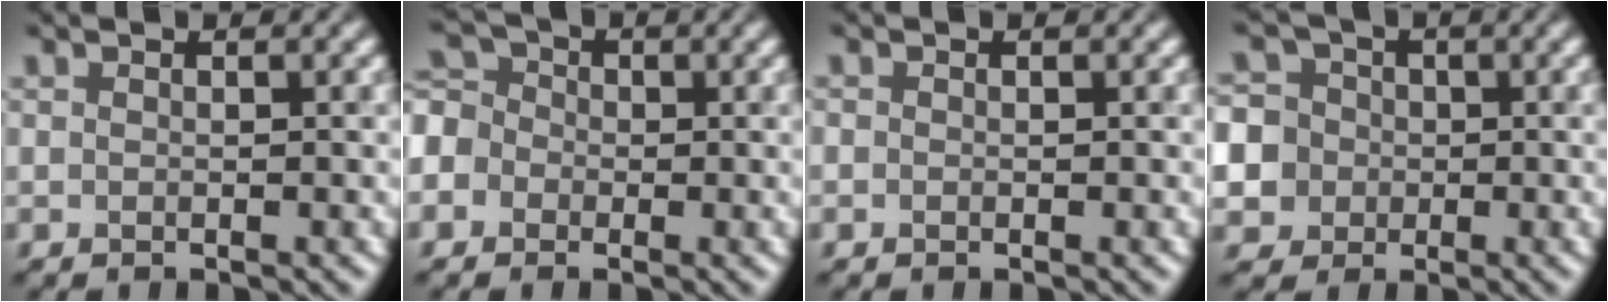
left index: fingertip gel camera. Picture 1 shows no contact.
{"total": 4.7, "force": [-2.0, 4.1, 1.3], "torque": [-0.025, 0.014, -0.050]}
{"total": 0.0}
{"total": 8.3, "force": [-2.1, 7.8, 1.7], "torque": [-0.053, 0.006, -0.067]}